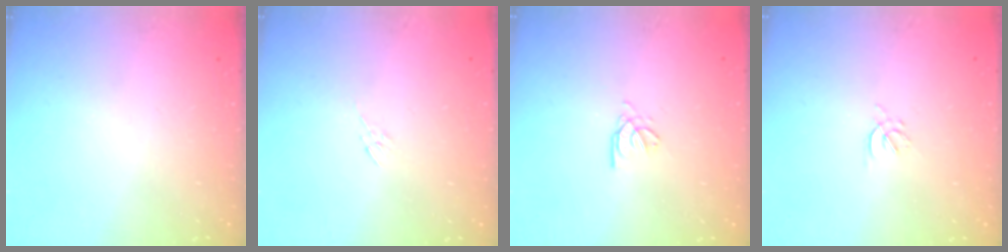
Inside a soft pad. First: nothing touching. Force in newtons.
{"total": 2.7, "press": 2.5, "slide": 0.9}
{"total": 2.6, "press": 2.6, "slide": 0.3}
{"total": 1.7, "press": 1.6, "slide": 0.6}